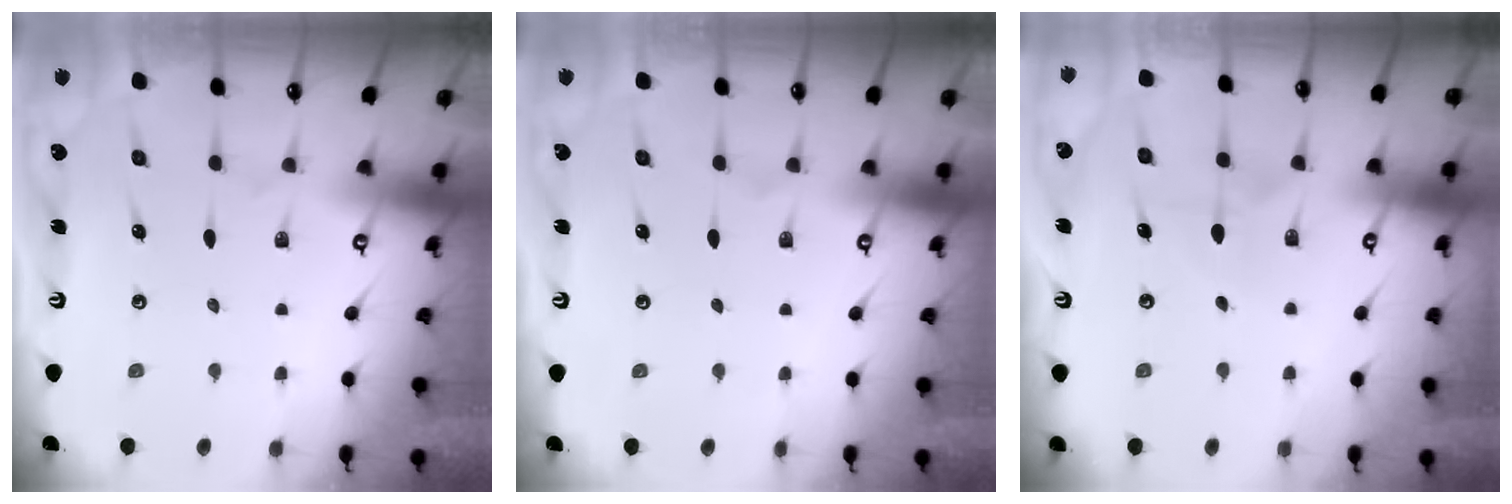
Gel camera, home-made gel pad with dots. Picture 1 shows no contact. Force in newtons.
{"total": 0.0}
{"total": 5.1, "press": 5.1, "slide": 0.5}